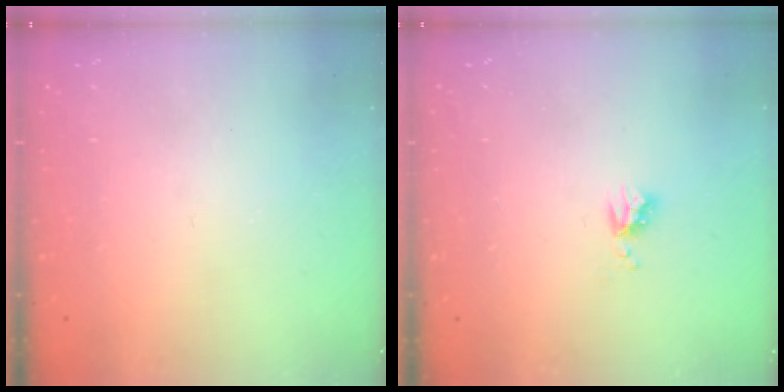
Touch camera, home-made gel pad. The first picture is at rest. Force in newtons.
{"total": 4.1, "press": 4.0, "slide": 0.5}